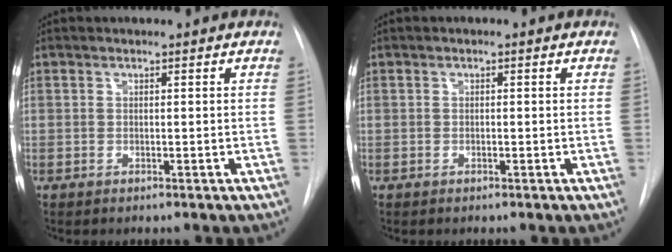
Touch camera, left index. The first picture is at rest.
{"total": 0.0}